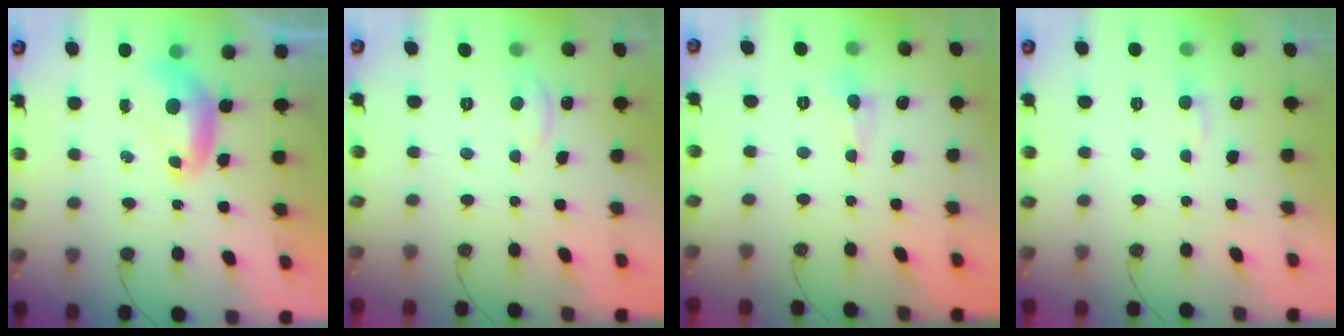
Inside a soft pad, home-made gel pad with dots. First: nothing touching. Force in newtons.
{"total": 2.9, "press": 2.9, "slide": 0.2}
{"total": 0.0}
{"total": 2.5, "press": 2.4, "slide": 0.5}